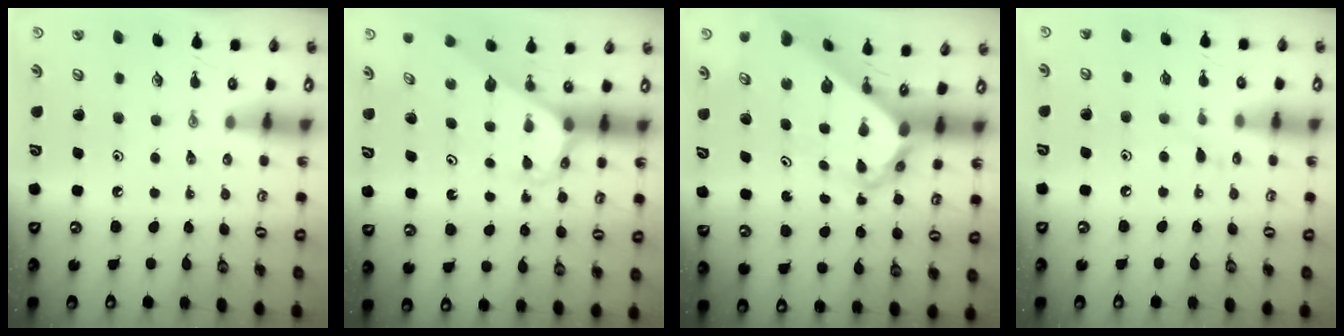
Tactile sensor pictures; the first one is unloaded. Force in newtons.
{"total": 3.1, "press": 3.1, "slide": 0.2}
{"total": 5.9, "press": 5.9, "slide": 0.4}
{"total": 5.6, "press": 5.5, "slide": 0.5}